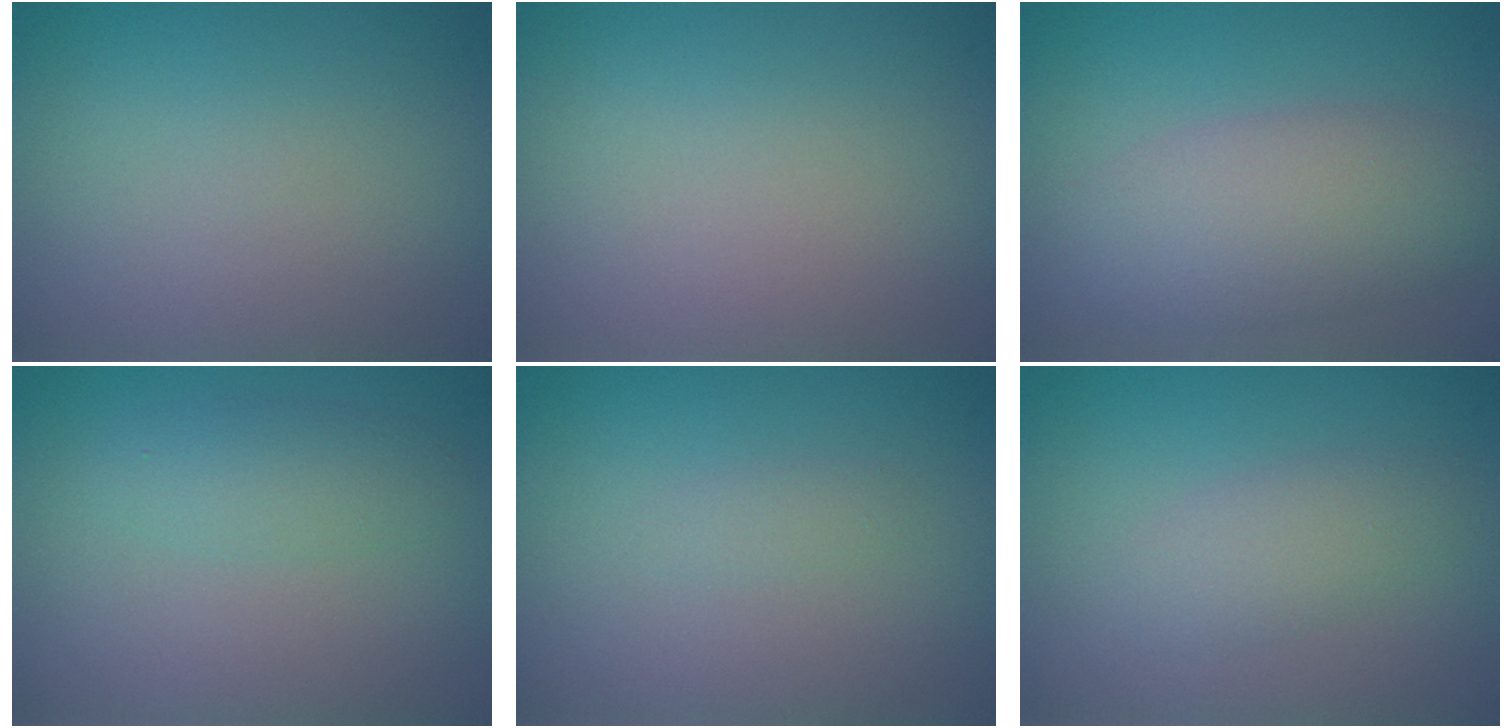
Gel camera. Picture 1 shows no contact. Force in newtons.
{"total": 0.0}
{"total": 5.7, "press": 5.7, "slide": 0.5}
{"total": 1.0, "press": 1.0, "slide": 0.0}
{"total": 0.8, "press": 0.8, "slide": 0.0}
{"total": 2.3, "press": 2.3, "slide": 0.1}